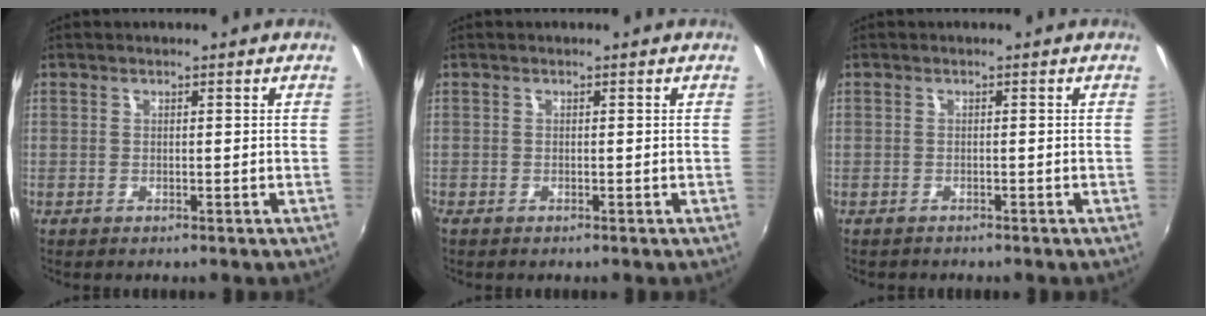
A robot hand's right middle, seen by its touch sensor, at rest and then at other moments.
{"total": 0.0}
{"total": 1.0, "force": [-0.9, 0.5, 0.0], "torque": [-0.006, -0.002, -0.014]}